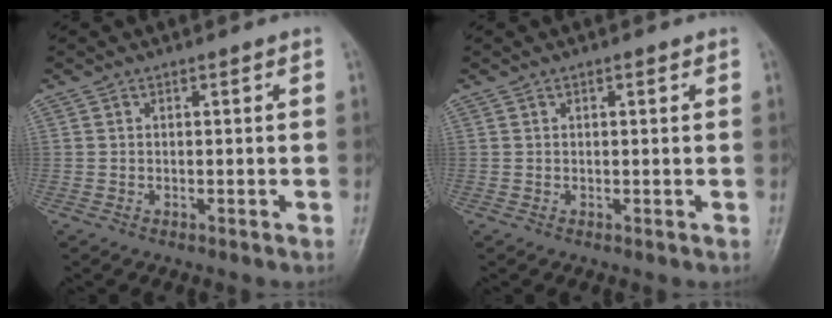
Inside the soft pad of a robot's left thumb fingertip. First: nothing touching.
{"total": 0.7, "force": [0.4, 0.3, 0.5], "torque": [-0.009, 0.000, 0.004]}